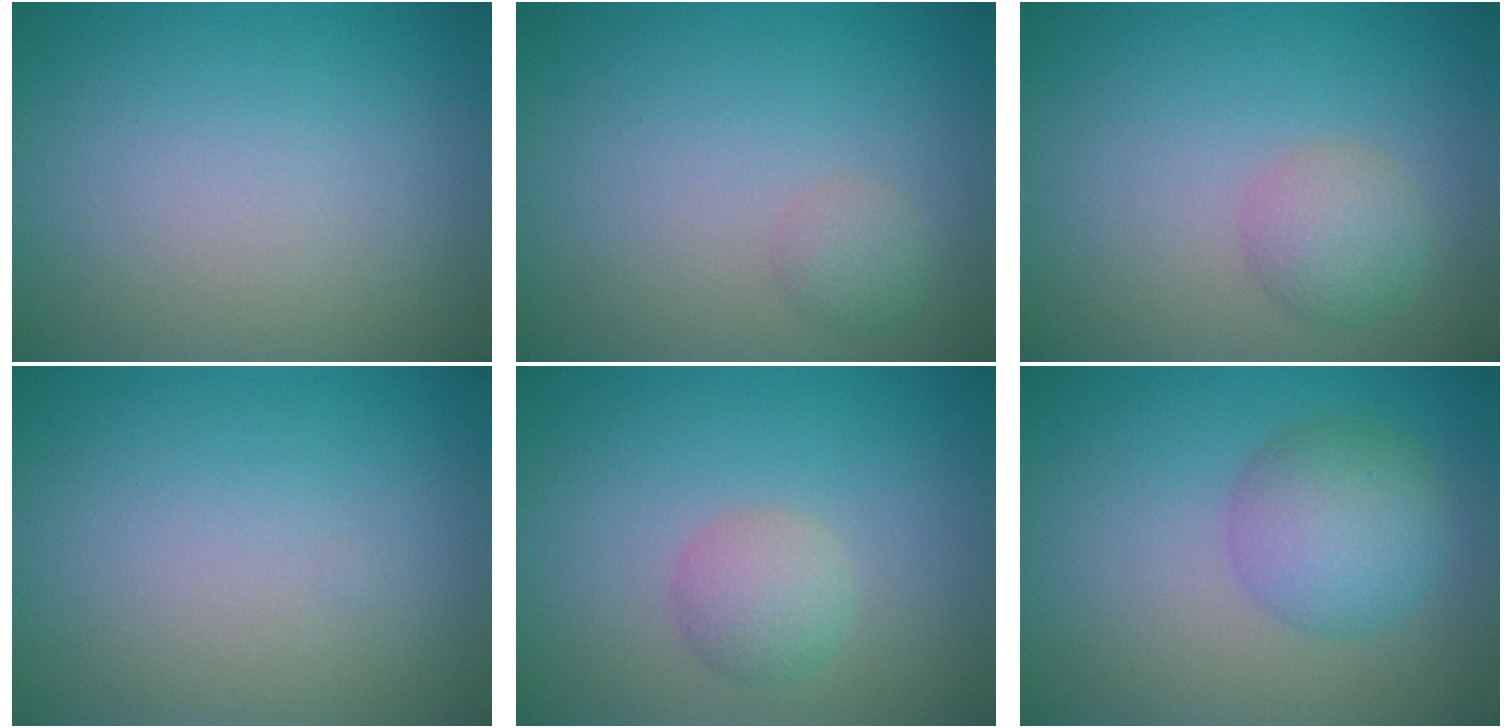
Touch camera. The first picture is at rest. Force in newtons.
{"total": 1.4, "press": 1.4, "slide": 0.0}
{"total": 2.6, "press": 2.6, "slide": 0.1}
{"total": 0.0}
{"total": 2.3, "press": 2.3, "slide": 0.0}
{"total": 4.7, "press": 4.7, "slide": 0.1}